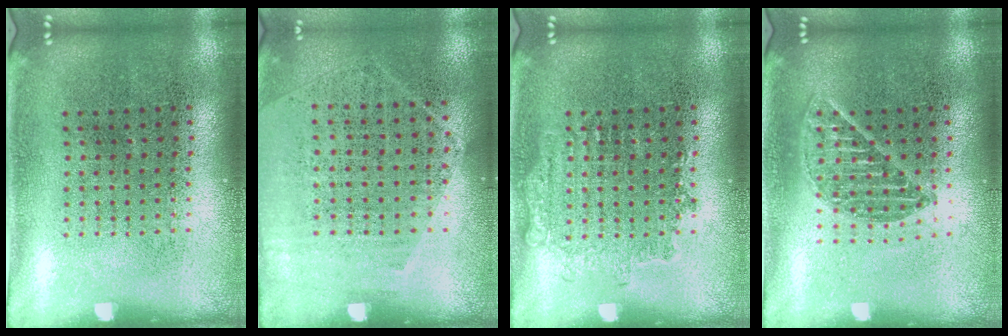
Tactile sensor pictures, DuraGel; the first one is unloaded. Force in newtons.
{"total": 1.3, "press": 1.0, "slide": 0.7}
{"total": 1.2, "press": 1.2, "slide": 0.3}
{"total": 1.1, "press": 1.0, "slide": 0.4}